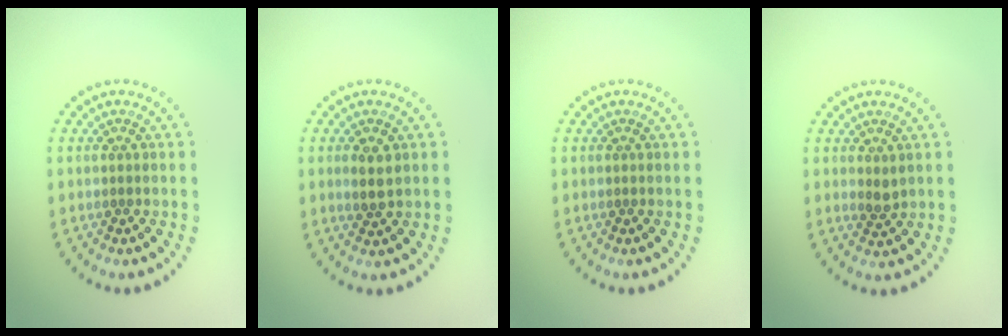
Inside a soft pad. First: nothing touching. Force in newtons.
{"total": 2.1, "press": 2.0, "slide": 0.5}
{"total": 0.0}
{"total": 1.1, "press": 1.0, "slide": 0.5}